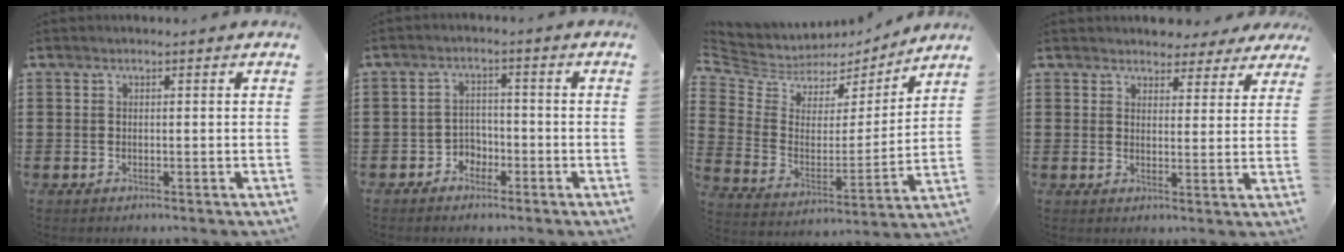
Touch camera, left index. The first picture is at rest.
{"total": 2.7, "force": [-2.0, 1.8, 0.5], "torque": [-0.018, 0.005, -0.045]}
{"total": 5.0, "force": [4.4, 2.4, 0.5], "torque": [-0.047, -0.036, 0.072]}
{"total": 3.8, "force": [3.6, 1.4, 0.2], "torque": [-0.010, -0.006, 0.066]}